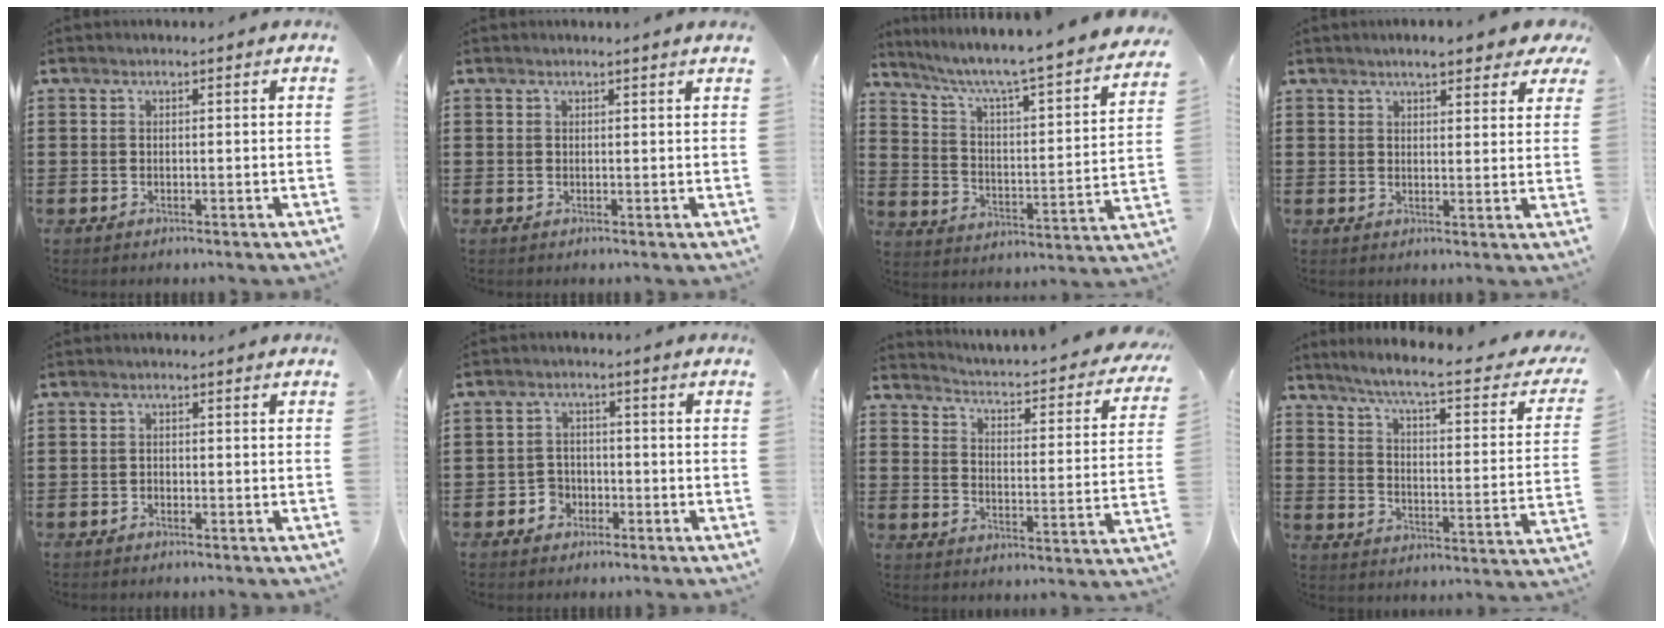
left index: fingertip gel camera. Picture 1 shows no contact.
{"total": 0.8, "force": [0.7, -0.2, 0.4], "torque": [-0.007, -0.003, 0.013]}
{"total": 4.8, "force": [3.7, -0.2, 3.0], "torque": [-0.077, -0.046, 0.050]}
{"total": 4.9, "force": [4.0, 0.9, 2.7], "torque": [-0.048, -0.008, 0.067]}
{"total": 0.8, "force": [-0.8, 0.3, 0.1], "torque": [-0.006, 0.002, -0.017]}
{"total": 3.1, "force": [-1.9, 2.4, 0.7], "torque": [-0.021, 0.005, -0.040]}
{"total": 2.7, "force": [2.6, -0.3, 0.9], "torque": [-0.036, -0.032, 0.031]}
{"total": 5.9, "force": [4.5, -0.6, 3.8], "torque": [-0.094, -0.038, 0.066]}